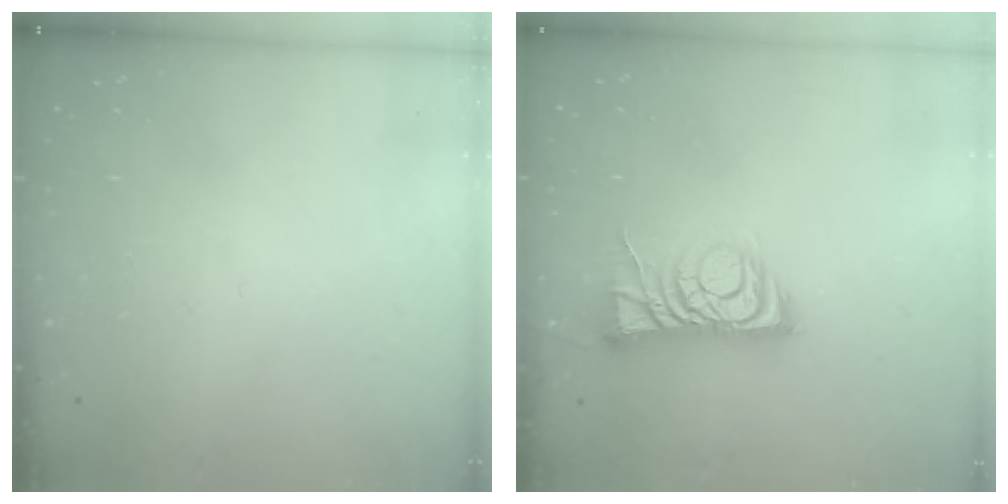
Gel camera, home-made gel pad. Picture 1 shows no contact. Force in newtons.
{"total": 8.3, "press": 8.3, "slide": 0.7}